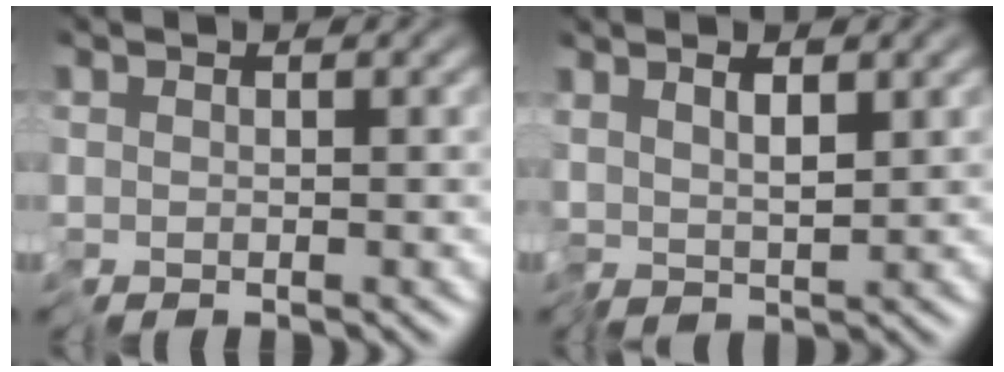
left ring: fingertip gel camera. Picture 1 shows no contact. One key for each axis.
{"total": 2.5, "fx": 1.1, "fy": 0.7, "fz": 2.1, "tx": -0.045, "ty": 0.005, "tz": 0.022}